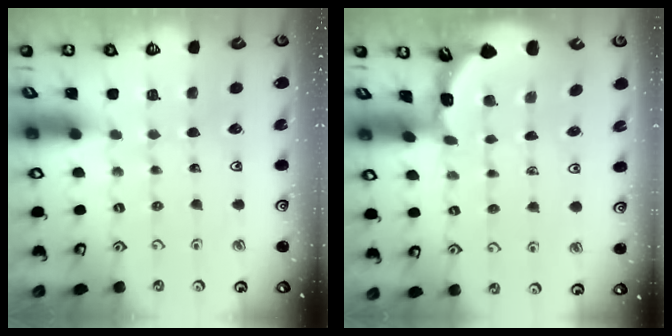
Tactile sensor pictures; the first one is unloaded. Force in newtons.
{"total": 1.7, "press": 1.7, "slide": 0.1}